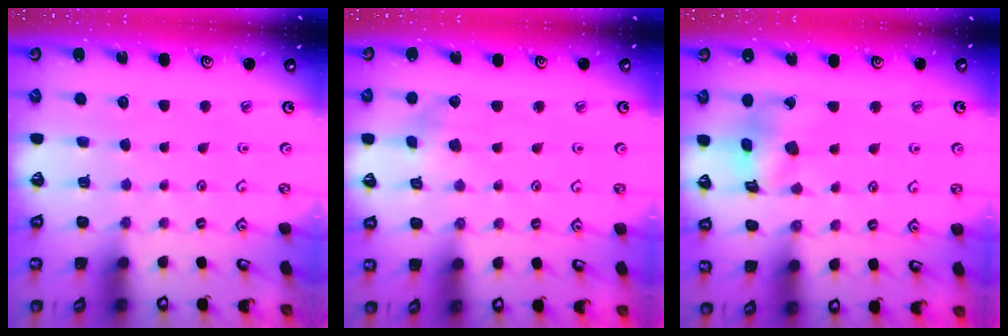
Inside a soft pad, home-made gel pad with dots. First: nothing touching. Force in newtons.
{"total": 2.8, "press": 2.8, "slide": 0.1}
{"total": 12.0, "press": 11.9, "slide": 1.5}